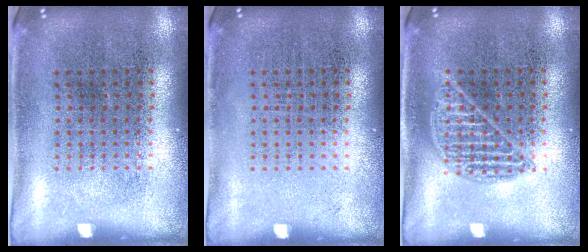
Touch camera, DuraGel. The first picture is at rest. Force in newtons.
{"total": 0.0}
{"total": 1.0, "press": 1.0, "slide": 0.1}